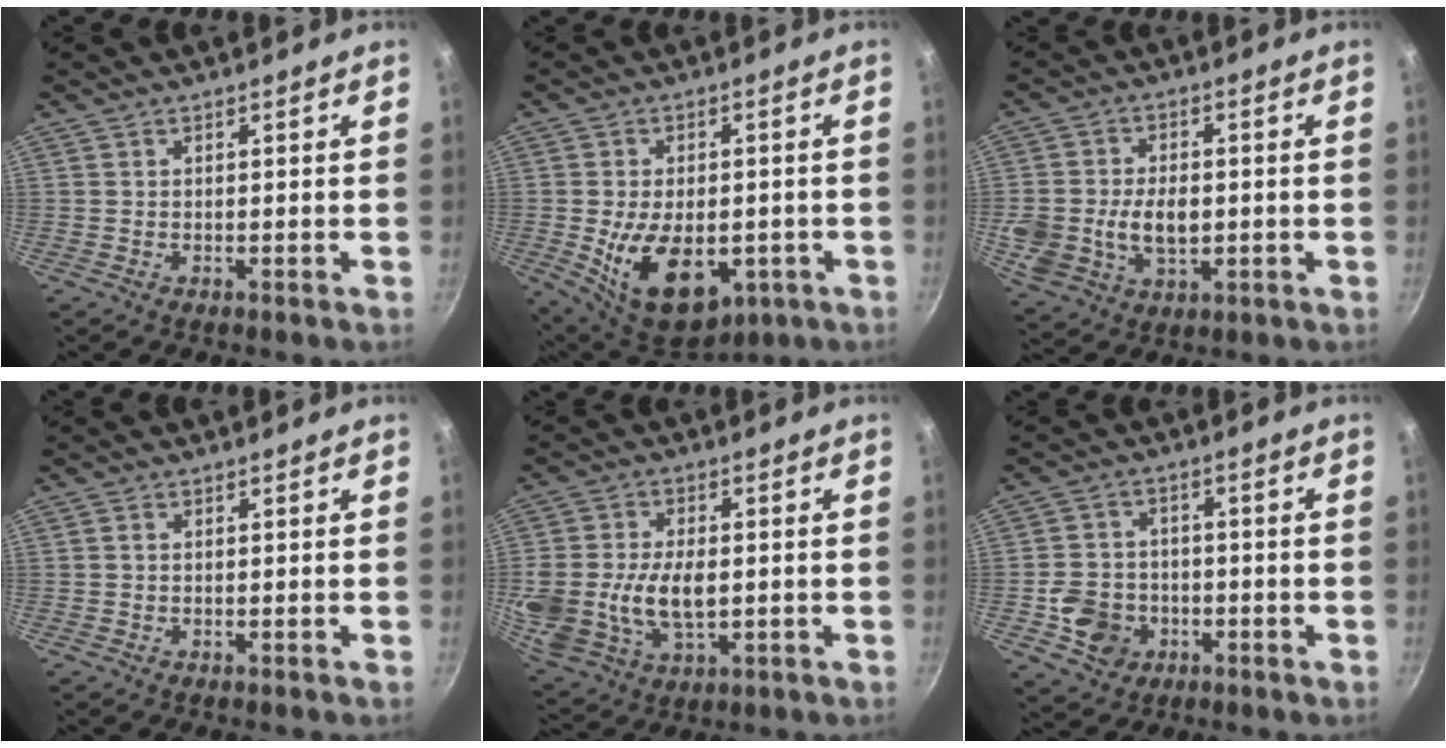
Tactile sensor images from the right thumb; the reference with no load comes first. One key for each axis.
{"total": 16.1, "fx": -3.8, "fy": 9.7, "fz": 12.3, "tx": -0.177, "ty": -0.006, "tz": -0.040}
{"total": 12.2, "fx": -0.7, "fy": 8.4, "fz": 8.8, "tx": -0.162, "ty": 0.000, "tz": -0.008}
{"total": 0.8, "fx": 0.1, "fy": 0.7, "fz": 0.4, "tx": -0.007, "ty": 0.005, "tz": 0.000}
{"total": 16.2, "fx": -0.5, "fy": 10.6, "fz": 12.3, "tx": -0.253, "ty": -0.001, "tz": -0.002}
{"total": 8.8, "fx": -2.7, "fy": 7.5, "fz": 3.8, "tx": -0.047, "ty": 0.026, "tz": -0.046}